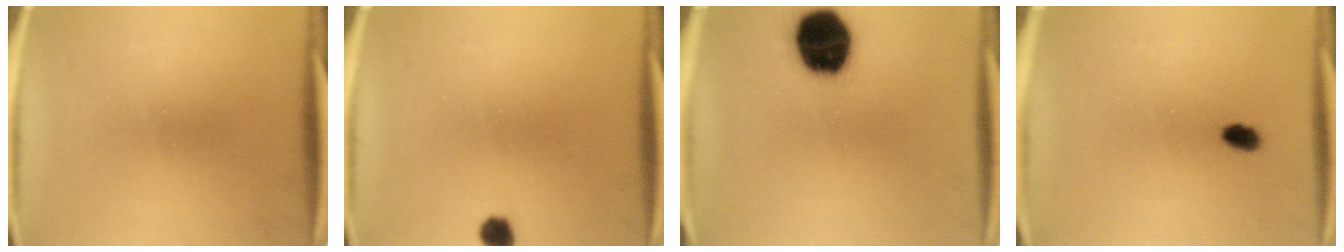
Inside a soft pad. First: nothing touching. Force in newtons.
{"total": 2.6}
{"total": 18.2}
{"total": 2.3}